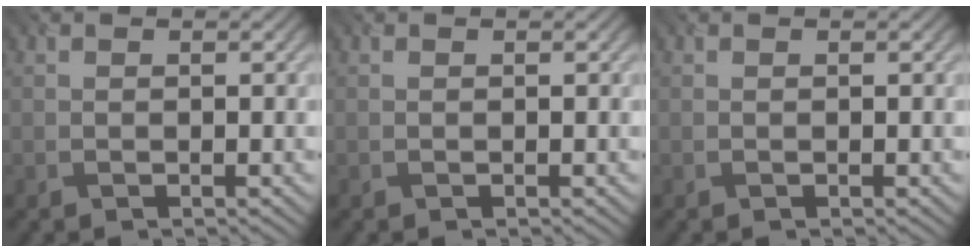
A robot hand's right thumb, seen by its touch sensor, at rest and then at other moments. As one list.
[{"total": 0.0}, {"total": 0.0}]